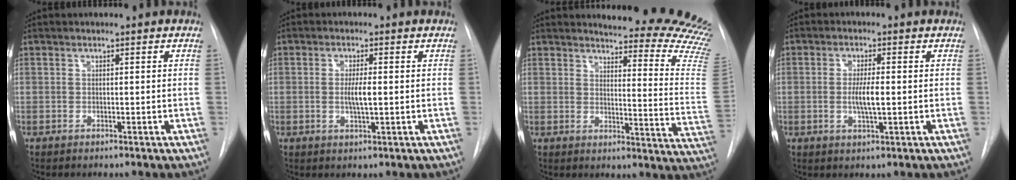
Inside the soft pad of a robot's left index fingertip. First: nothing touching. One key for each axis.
{"total": 3.2, "fx": -1.1, "fy": 0.4, "fz": 3.0, "tx": -0.055, "ty": -0.008, "tz": -0.017}
{"total": 22.0, "fx": 20.8, "fy": 1.0, "fz": 7.0, "tx": -0.080, "ty": -0.163, "tz": 0.212}
{"total": 4.0, "fx": -1.3, "fy": 0.5, "fz": 3.8, "tx": -0.072, "ty": -0.010, "tz": -0.021}